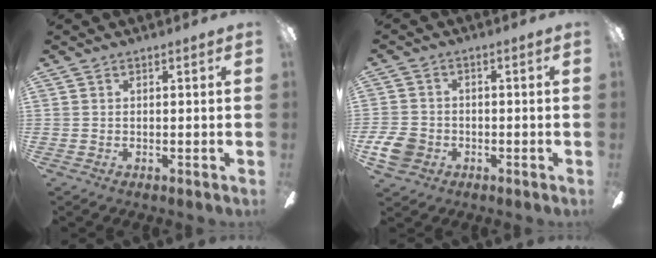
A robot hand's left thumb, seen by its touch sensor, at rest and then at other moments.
{"total": 6.7, "force": [-2.4, 5.5, 2.9], "torque": [-0.073, 0.014, -0.047]}